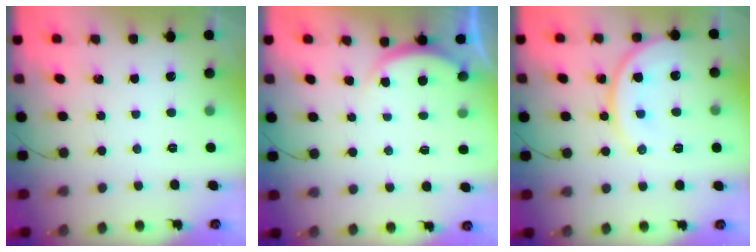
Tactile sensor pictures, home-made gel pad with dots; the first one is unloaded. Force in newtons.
{"total": 3.0, "press": 2.9, "slide": 0.6}
{"total": 11.7, "press": 11.7, "slide": 1.0}